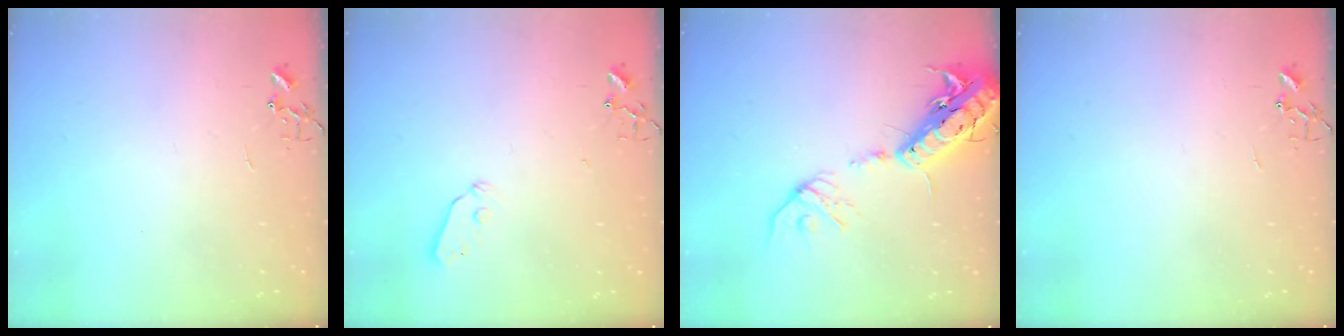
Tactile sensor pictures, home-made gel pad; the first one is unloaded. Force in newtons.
{"total": 4.3, "press": 4.3, "slide": 0.7}
{"total": 18.7, "press": 18.3, "slide": 3.9}
{"total": 0.0}